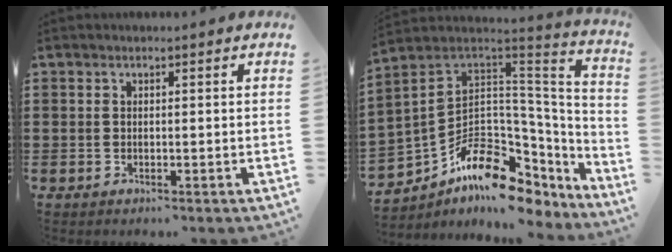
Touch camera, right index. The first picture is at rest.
{"total": 11.1, "force": [-4.8, 7.6, 6.6], "torque": [-0.132, -0.011, -0.086]}